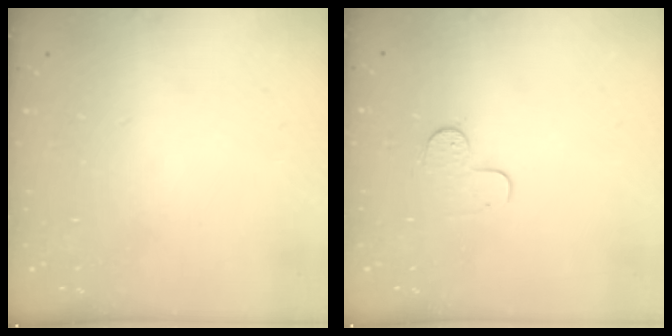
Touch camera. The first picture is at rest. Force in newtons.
{"total": 4.8, "press": 4.8, "slide": 0.5}